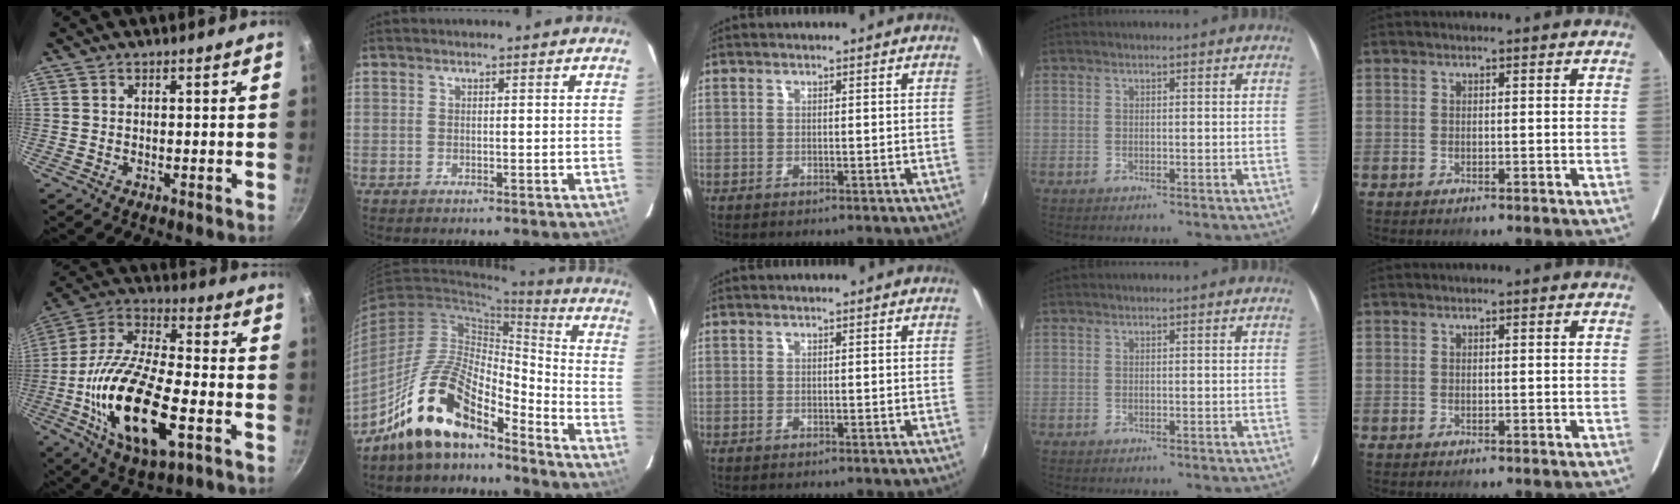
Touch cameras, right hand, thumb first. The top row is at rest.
{"thumb": {"total": 23.4, "force": [-6.2, 9.9, 20.3], "torque": [-0.384, 0.020, -0.122]}, "index": {"total": 15.9, "force": [-12.2, 5.3, 8.8], "torque": [-0.170, 0.020, -0.230]}}